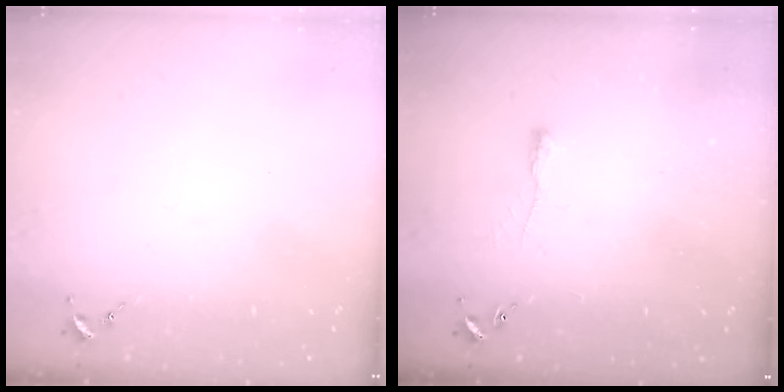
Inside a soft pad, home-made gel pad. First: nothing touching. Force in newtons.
{"total": 3.4, "press": 3.4, "slide": 0.6}